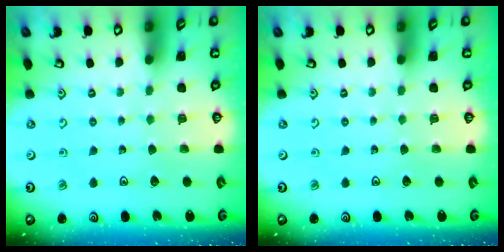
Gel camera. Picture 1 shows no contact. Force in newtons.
{"total": 0.0}